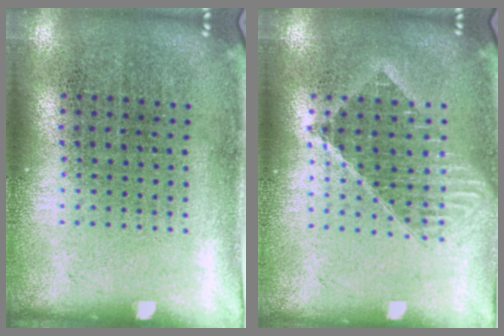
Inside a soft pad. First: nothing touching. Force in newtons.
{"total": 1.5, "press": 1.3, "slide": 0.8}